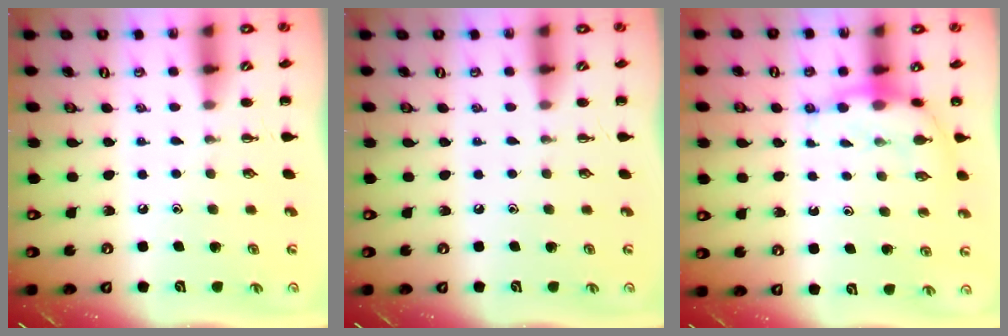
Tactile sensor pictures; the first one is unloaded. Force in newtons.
{"total": 0.0}
{"total": 7.3, "press": 7.2, "slide": 1.1}